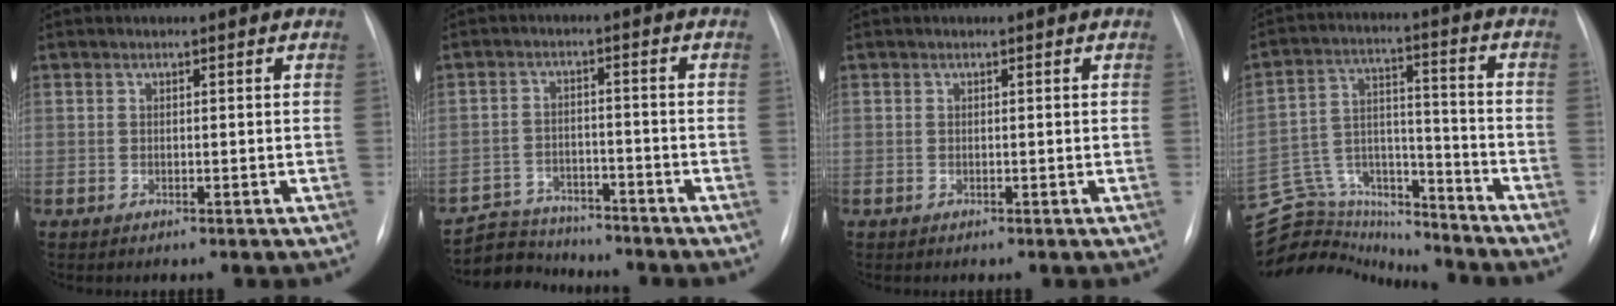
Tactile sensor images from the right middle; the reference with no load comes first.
{"total": 7.1, "force": [-6.9, 2.0, 0.0], "torque": [-0.003, 0.007, -0.115]}
{"total": 0.0}
{"total": 16.8, "force": [-16.4, 3.3, 1.5], "torque": [-0.038, 0.053, -0.266]}